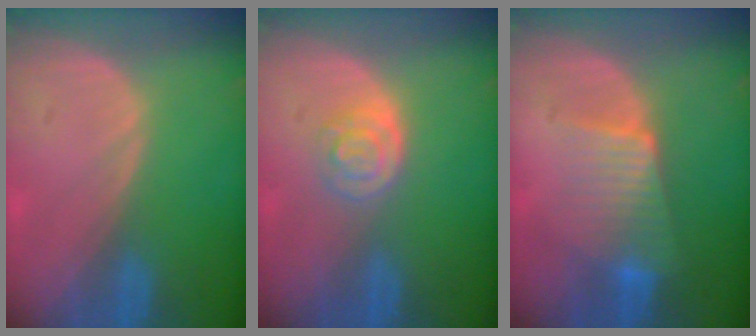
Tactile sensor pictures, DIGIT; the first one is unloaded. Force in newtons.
{"total": 3.9, "press": 3.6, "slide": 1.5}
{"total": 6.4, "press": 6.1, "slide": 2.2}